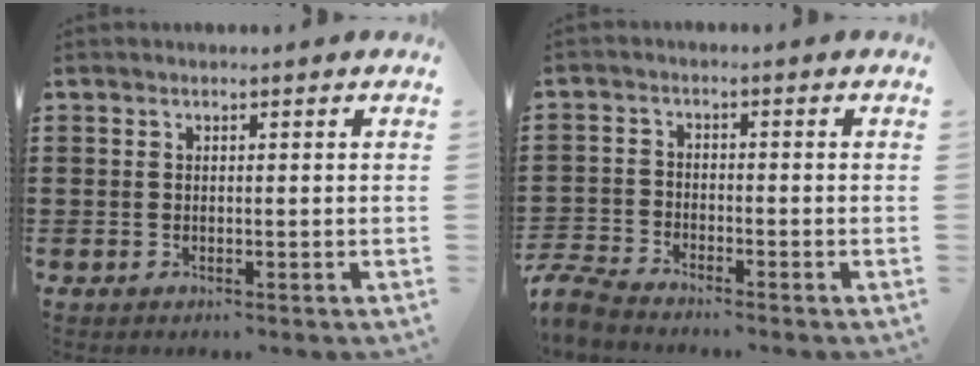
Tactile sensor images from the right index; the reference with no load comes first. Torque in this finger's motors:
{"motor_torque": [-1.07, 1.06, -1.05, -0.21]}